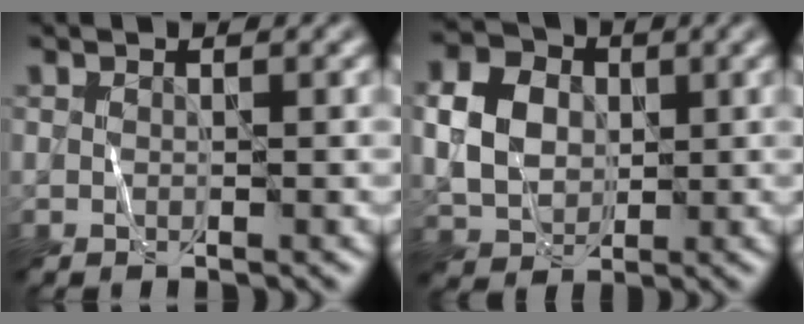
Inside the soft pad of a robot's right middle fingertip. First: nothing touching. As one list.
[{"total": 5.6, "force": [0.7, 4.5, 3.3], "torque": [-0.073, 0.008, 0.010]}]